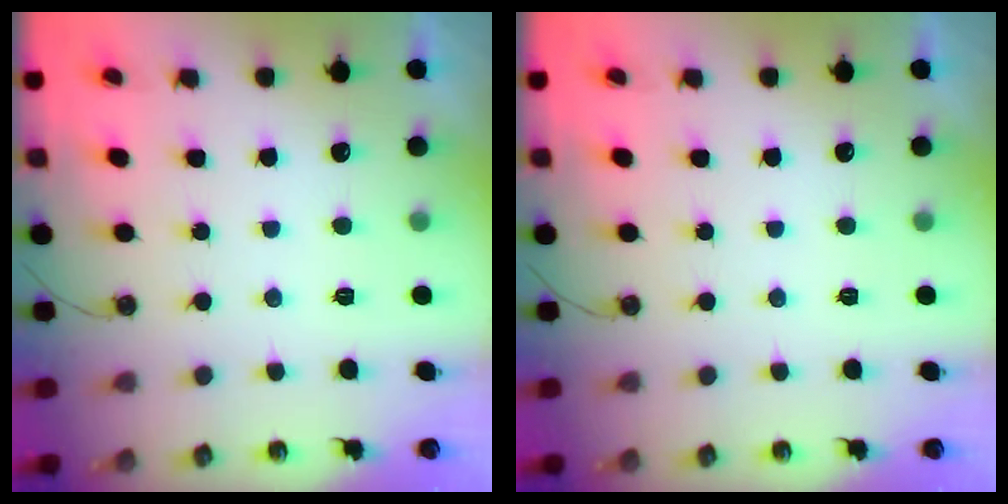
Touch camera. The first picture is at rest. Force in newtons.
{"total": 0.0}